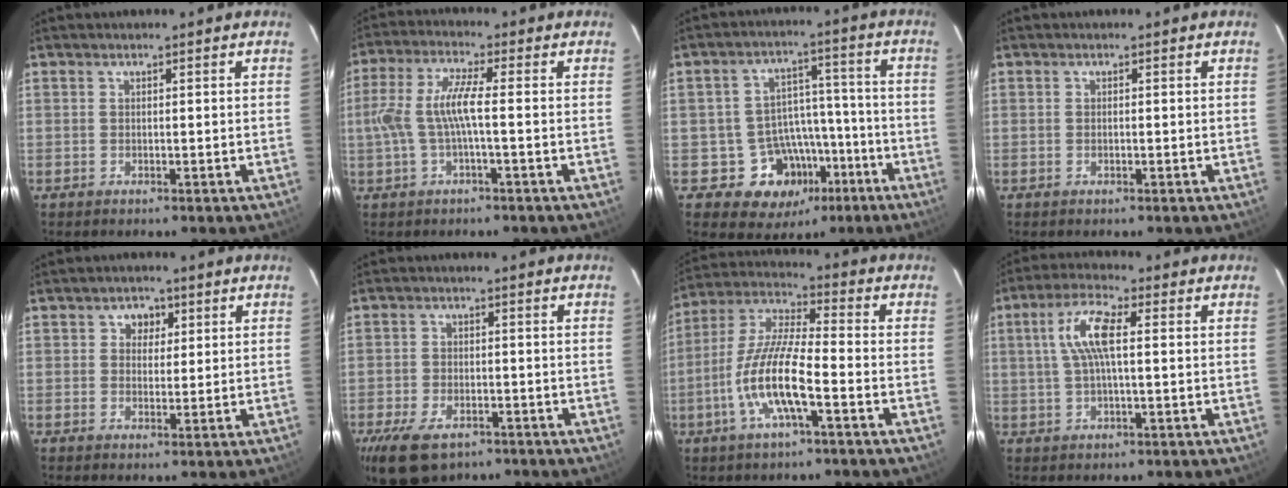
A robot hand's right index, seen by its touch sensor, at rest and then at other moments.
{"total": 7.3, "force": [-1.2, 0.9, 7.1], "torque": [-0.158, 0.007, -0.018]}
{"total": 11.8, "force": [-5.9, 9.6, 3.3], "torque": [-0.063, 0.043, -0.065]}
{"total": 0.0}
{"total": 3.1, "force": [1.0, 2.8, 0.8], "torque": [-0.004, 0.010, 0.014]}
{"total": 10.9, "force": [-7.1, 5.8, 5.9], "torque": [-0.142, -0.018, -0.120]}
{"total": 12.2, "force": [-4.6, 2.1, 11.1], "torque": [-0.231, -0.002, -0.093]}
{"total": 7.6, "force": [1.1, 1.9, 7.3], "torque": [-0.146, 0.014, 0.022]}